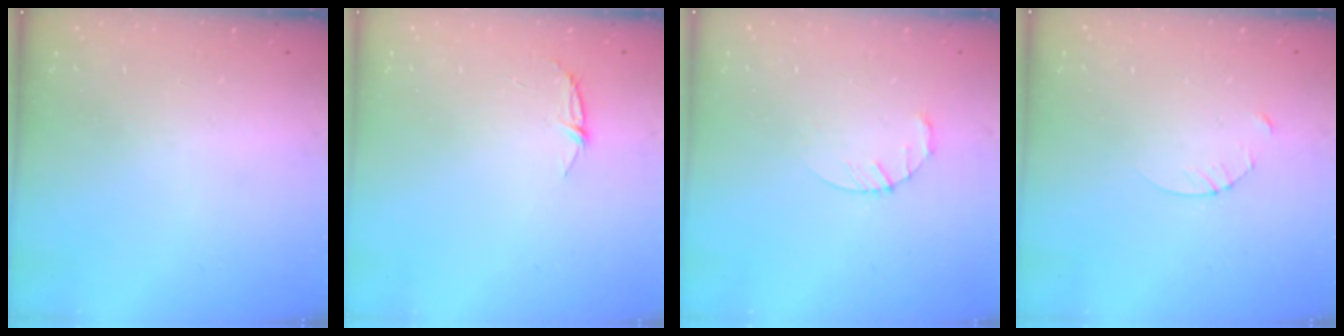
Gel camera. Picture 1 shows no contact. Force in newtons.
{"total": 3.9, "press": 3.9, "slide": 0.4}
{"total": 3.4, "press": 3.3, "slide": 0.5}
{"total": 3.2, "press": 3.2, "slide": 0.3}